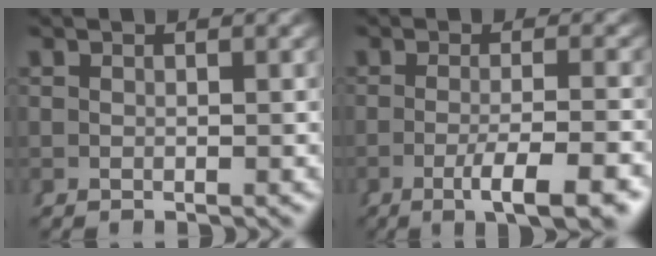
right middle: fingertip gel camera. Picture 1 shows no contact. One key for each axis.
{"total": 5.6, "fx": -3.2, "fy": 0.5, "fz": 4.6, "tx": -0.071, "ty": -0.017, "tz": -0.043}